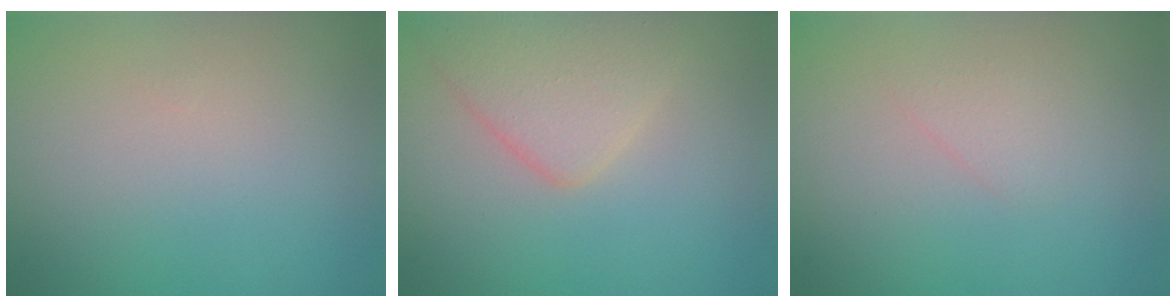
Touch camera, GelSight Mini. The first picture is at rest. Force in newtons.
{"total": 3.8, "press": 3.8, "slide": 0.2}
{"total": 1.0, "press": 1.0, "slide": 0.1}